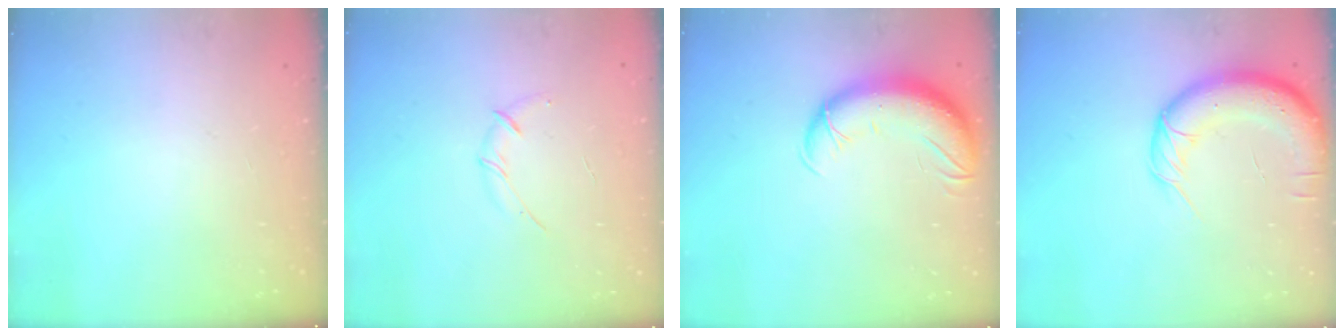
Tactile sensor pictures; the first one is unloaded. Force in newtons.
{"total": 3.6, "press": 3.6, "slide": 0.8}
{"total": 11.9, "press": 11.5, "slide": 2.8}
{"total": 13.9, "press": 13.6, "slide": 2.9}